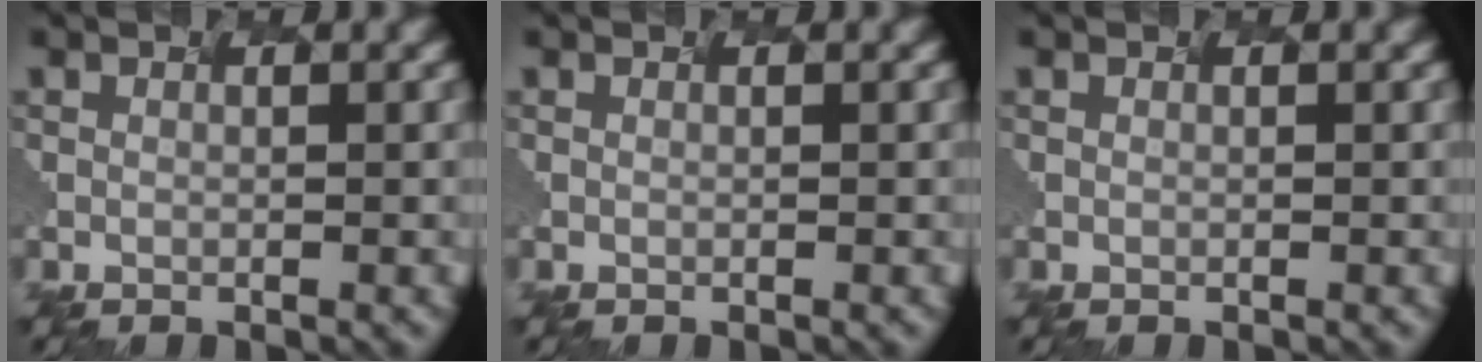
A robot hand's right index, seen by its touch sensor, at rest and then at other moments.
{"total": 0.0}
{"total": 0.0}